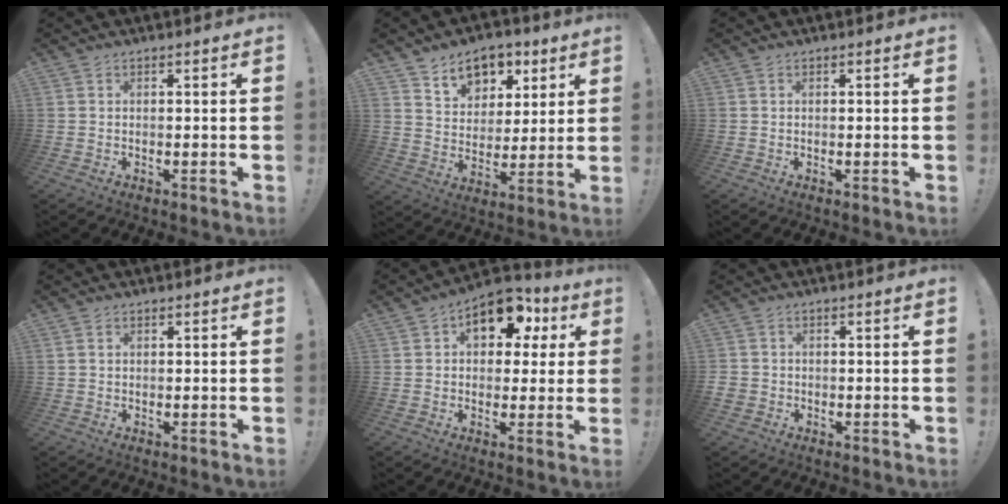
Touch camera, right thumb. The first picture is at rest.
{"total": 10.8, "force": [7.0, 7.5, 3.6], "torque": [-0.047, -0.046, 0.133]}
{"total": 0.0}
{"total": 1.4, "force": [0.8, 1.2, -0.1], "torque": [0.000, 0.004, 0.015]}
{"total": 13.7, "force": [5.9, 8.6, 8.8], "torque": [-0.110, -0.022, 0.104]}
{"total": 2.5, "force": [-0.7, 2.3, 0.8], "torque": [-0.020, 0.008, -0.010]}